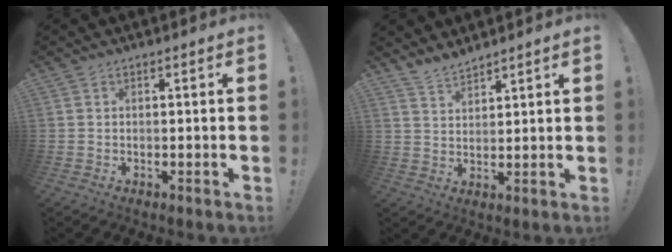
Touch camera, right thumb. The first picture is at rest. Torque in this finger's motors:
{"motor_torque": [0.00, 0.00, 0.00, 0.00, 0.00]}